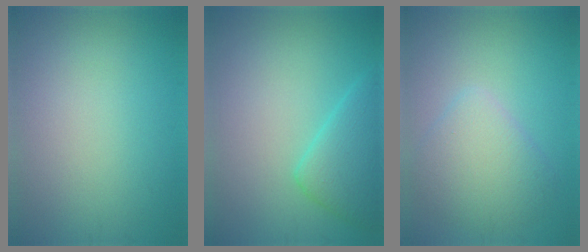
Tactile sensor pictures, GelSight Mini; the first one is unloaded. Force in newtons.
{"total": 3.8, "press": 3.8, "slide": 0.3}
{"total": 4.1, "press": 4.1, "slide": 0.2}